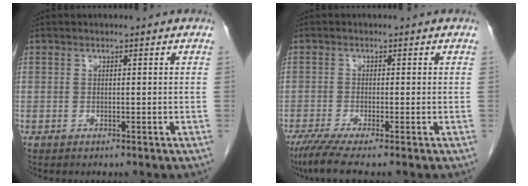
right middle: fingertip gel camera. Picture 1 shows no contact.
{"total": 4.8, "force": [-3.5, -0.2, 3.3], "torque": [-0.061, -0.015, -0.066]}